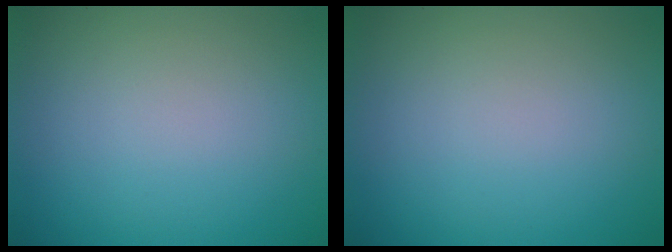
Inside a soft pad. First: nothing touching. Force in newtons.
{"total": 0.0}